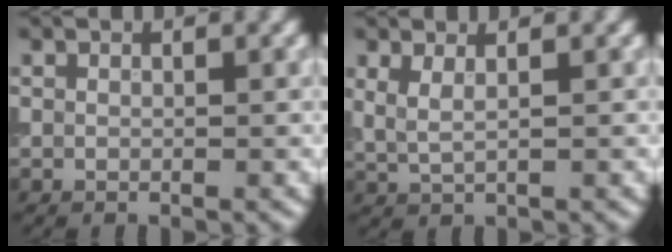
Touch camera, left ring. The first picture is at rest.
{"total": 1.9, "force": [1.0, 0.7, 1.5], "torque": [-0.029, -0.006, 0.022]}